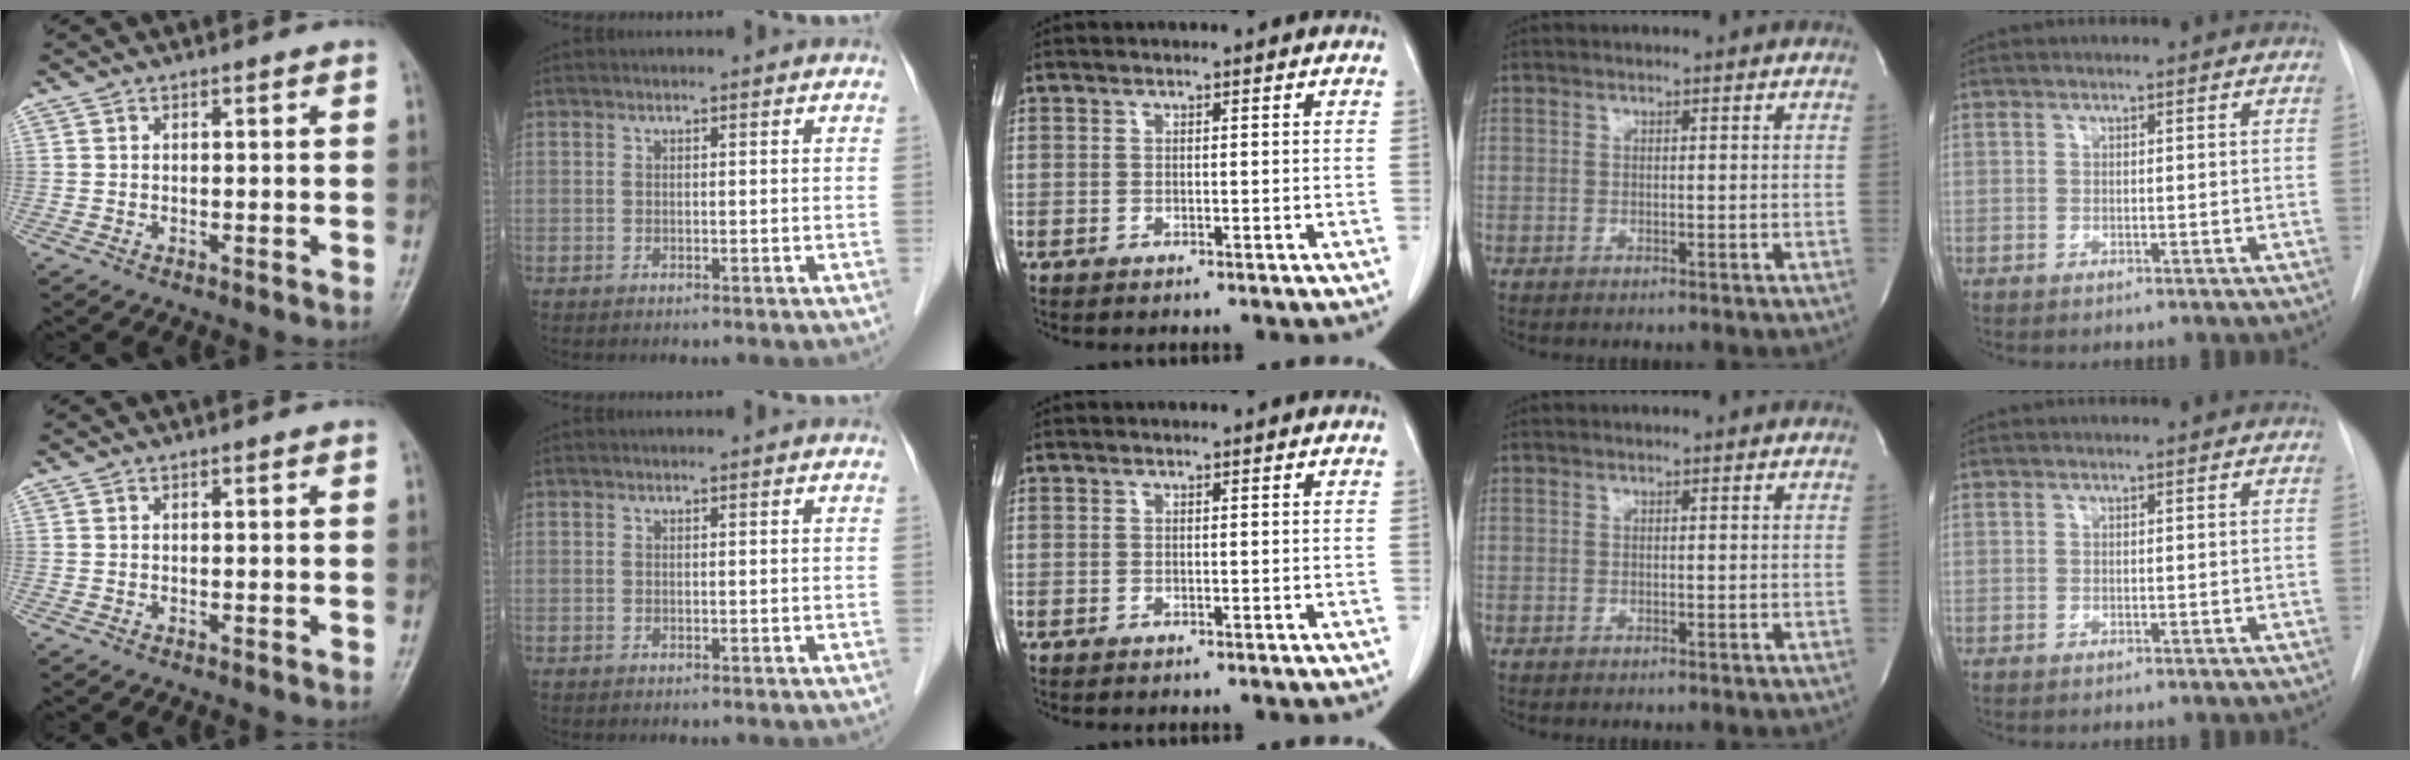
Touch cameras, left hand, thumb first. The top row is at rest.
{}